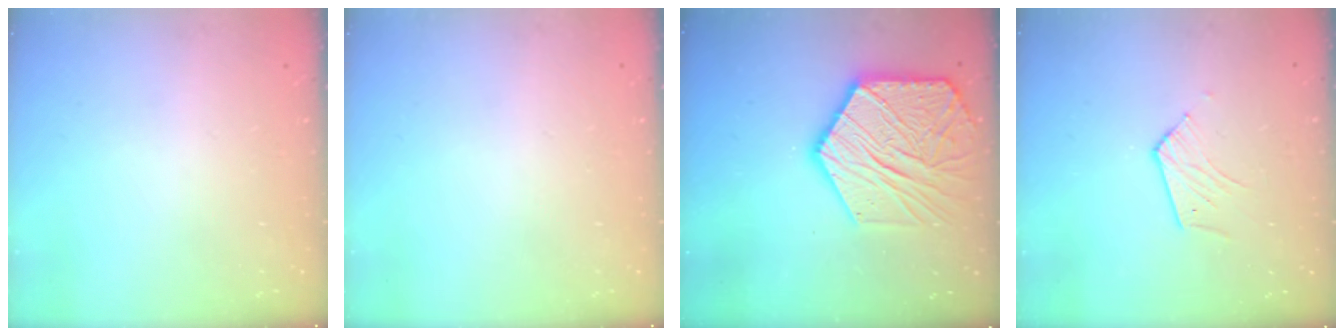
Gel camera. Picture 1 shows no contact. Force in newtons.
{"total": 0.0}
{"total": 19.9, "press": 19.8, "slide": 1.8}
{"total": 4.7, "press": 4.7, "slide": 0.4}